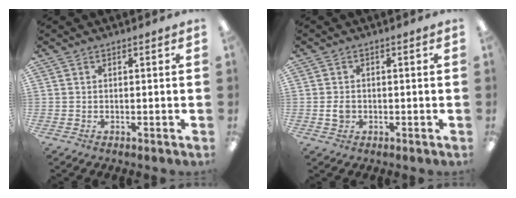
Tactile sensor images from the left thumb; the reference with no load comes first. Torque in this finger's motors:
{"motor_torque": [-0.32, 0.31, 0.28, -0.30, 0.03]}